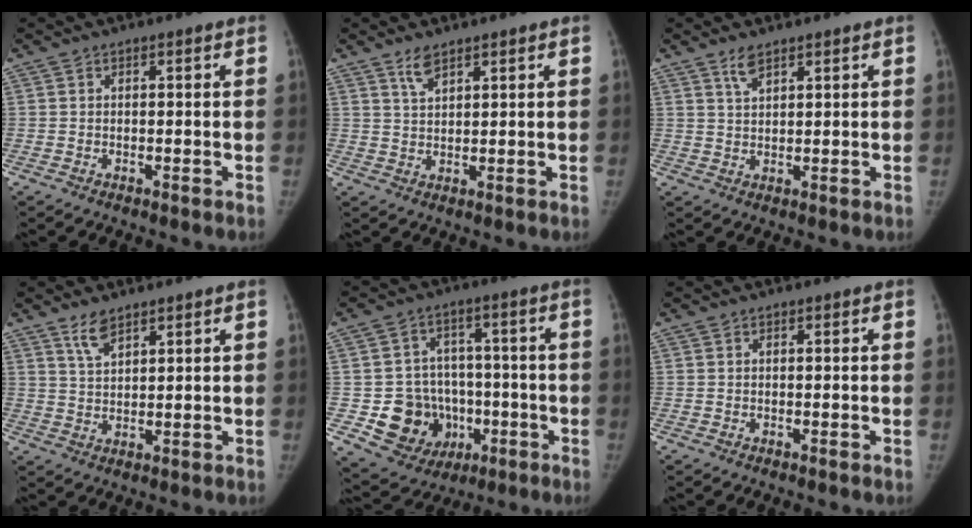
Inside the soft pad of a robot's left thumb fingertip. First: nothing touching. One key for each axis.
{"total": 3.1, "fx": 2.4, "fy": 1.0, "fz": 1.7, "tx": -0.031, "ty": -0.009, "tz": 0.051}
{"total": 2.8, "fx": 2.1, "fy": 0.9, "fz": 1.6, "tx": -0.031, "ty": -0.007, "tz": 0.046}
{"total": 3.9, "fx": 3.0, "fy": 1.4, "fz": 2.1, "tx": -0.036, "ty": -0.016, "tz": 0.063}
{"total": 13.4, "fx": -3.4, "fy": 11.7, "fz": 5.5, "tx": -0.052, "ty": 0.025, "tz": -0.037}
{"total": 0.0}